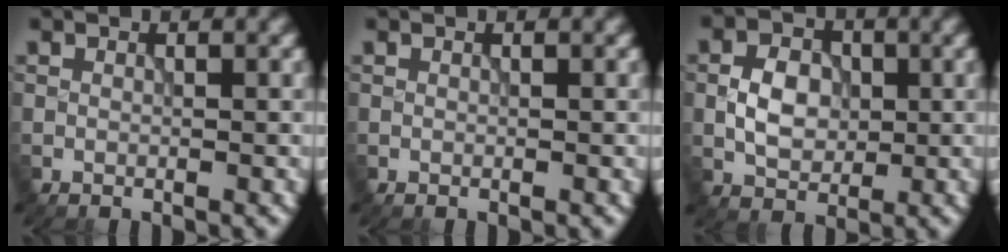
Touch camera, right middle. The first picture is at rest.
{"total": 0.0}
{"total": 4.0, "force": [-0.1, 2.9, 2.7], "torque": [-0.048, 0.002, -0.006]}